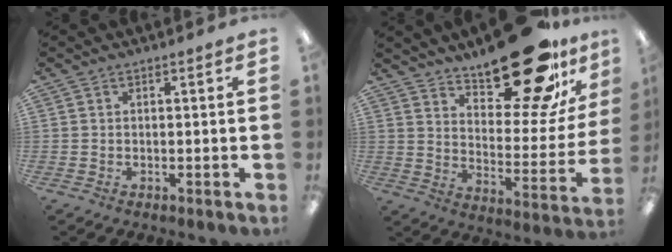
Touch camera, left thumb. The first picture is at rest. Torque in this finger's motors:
{"motor_torque": [0.43, 0.66, 1.60, -1.18, 0.14]}